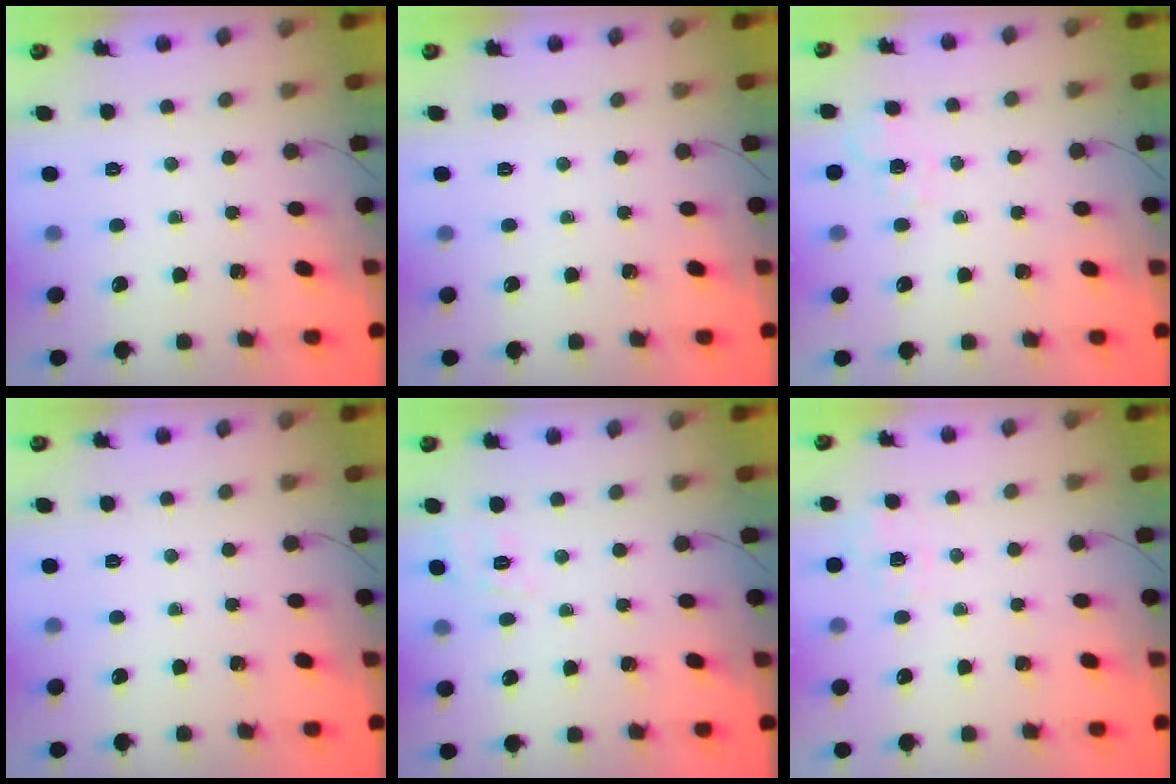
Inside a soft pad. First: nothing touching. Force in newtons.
{"total": 0.0}
{"total": 2.2, "press": 1.6, "slide": 1.6}
{"total": 0.0}
{"total": 2.2, "press": 0.8, "slide": 2.0}
{"total": 2.5, "press": 1.8, "slide": 1.7}